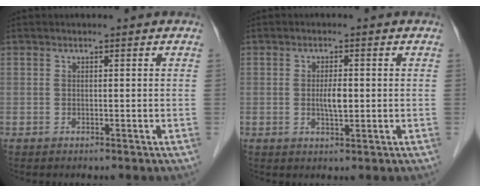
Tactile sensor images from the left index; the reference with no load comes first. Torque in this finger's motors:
{"motor_torque": [0.49, 0.38, 0.10, 0.06]}